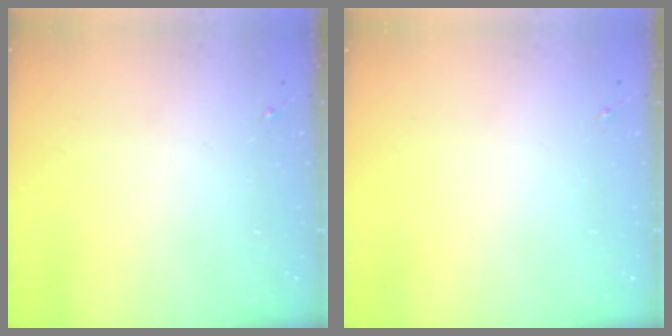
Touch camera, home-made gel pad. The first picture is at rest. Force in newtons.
{"total": 0.0}